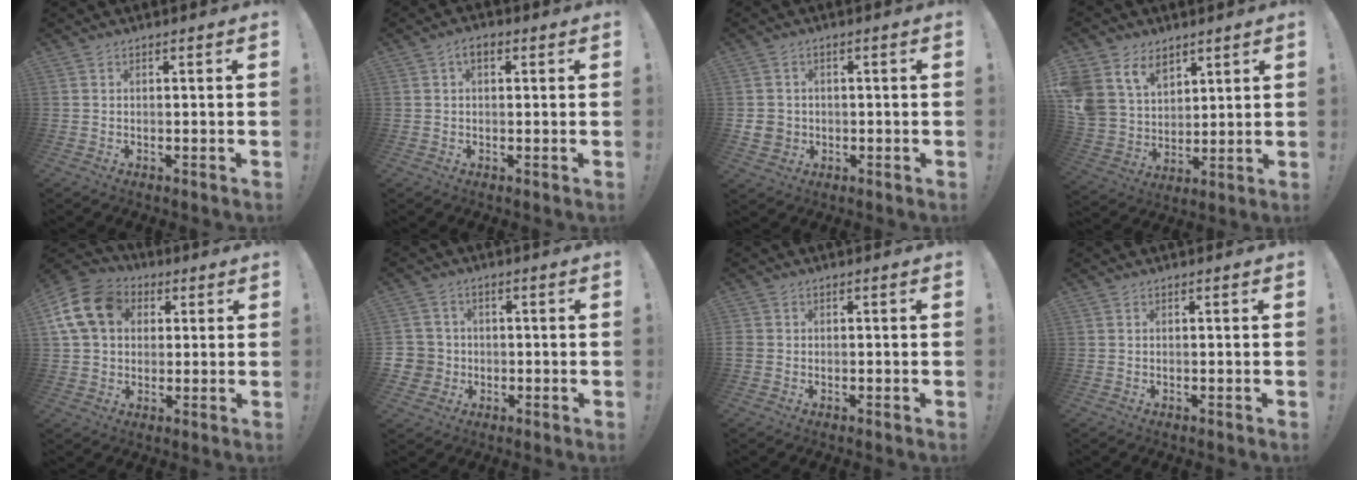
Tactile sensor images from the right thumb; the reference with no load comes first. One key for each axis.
{"total": 3.3, "fx": 1.0, "fy": 1.9, "fz": 2.5, "tx": -0.039, "ty": 0.004, "tz": 0.016}
{"total": 4.9, "fx": -0.1, "fy": 4.5, "fz": 1.8, "tx": -0.041, "ty": 0.003, "tz": 0.000}
{"total": 12.0, "fx": 7.7, "fy": 8.2, "fz": 4.2, "tx": -0.101, "ty": -0.045, "tz": 0.154}
{"total": 15.5, "fx": 4.5, "fy": 12.3, "fz": 8.3, "tx": -0.153, "ty": 0.003, "tz": 0.094}
{"total": 5.9, "fx": -0.7, "fy": 5.7, "fz": 1.2, "tx": -0.035, "ty": 0.011, "tz": -0.010}
{"total": 1.3, "fx": -0.3, "fy": 1.3, "fz": -0.2, "tx": -0.004, "ty": 0.007, "tz": -0.003}
{"total": 0.0}